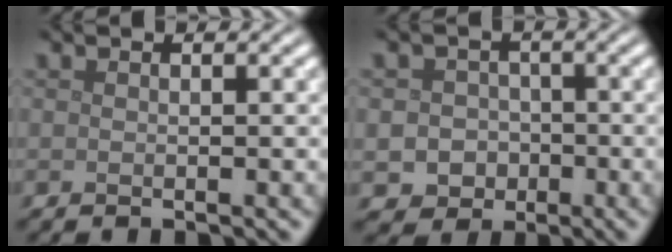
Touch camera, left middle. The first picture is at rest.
{"total": 3.6, "force": [-1.0, 3.3, 1.0], "torque": [0.008, 0.001, -0.028]}